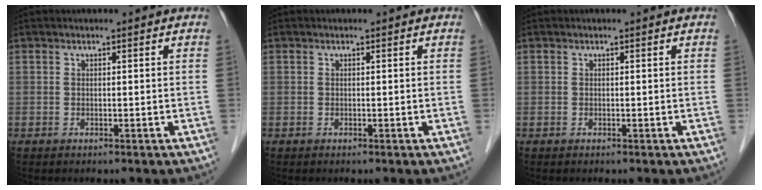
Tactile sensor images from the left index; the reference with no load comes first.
{"total": 0.0}
{"total": 0.0}